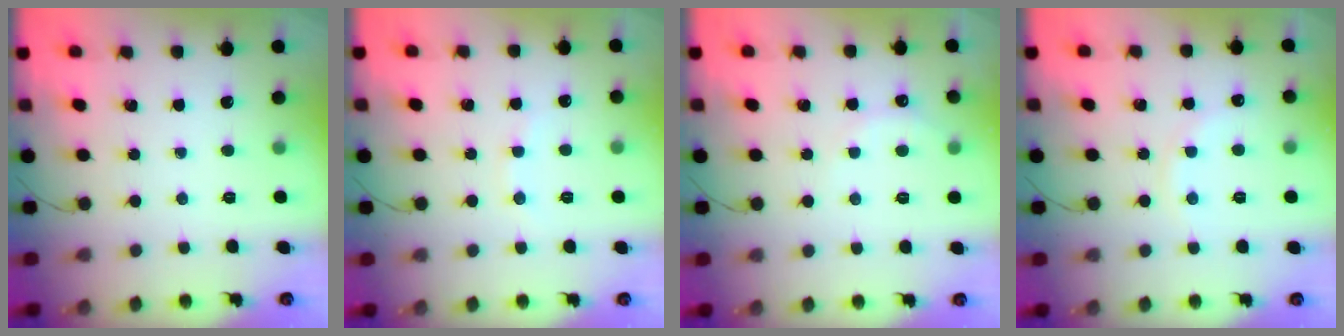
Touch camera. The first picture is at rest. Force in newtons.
{"total": 5.0, "press": 4.8, "slide": 1.2}
{"total": 6.1, "press": 5.9, "slide": 1.3}
{"total": 7.1, "press": 7.0, "slide": 1.4}